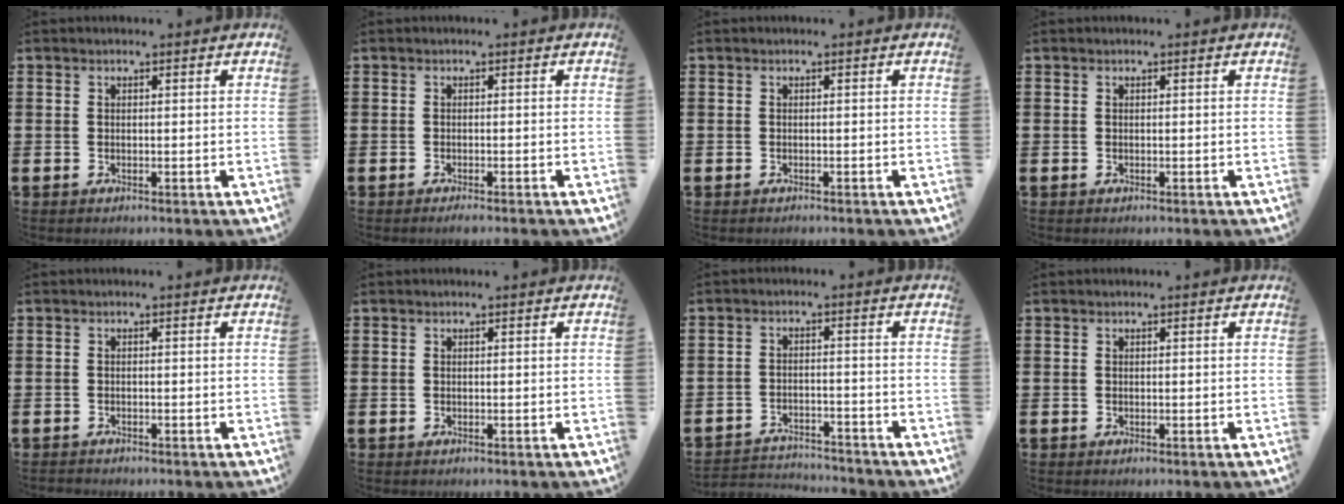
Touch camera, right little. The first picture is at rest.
{"total": 0.7, "force": [-0.5, 0.0, 0.5], "torque": [-0.008, -0.003, -0.010]}
{"total": 0.0}
{"total": 0.0}
{"total": 0.5, "force": [-0.5, 0.1, 0.0], "torque": [-0.001, -0.001, -0.011]}
{"total": 0.0}
{"total": 2.9, "force": [-2.8, 0.4, 0.0], "torque": [-0.007, 0.003, -0.062]}
{"total": 0.0}